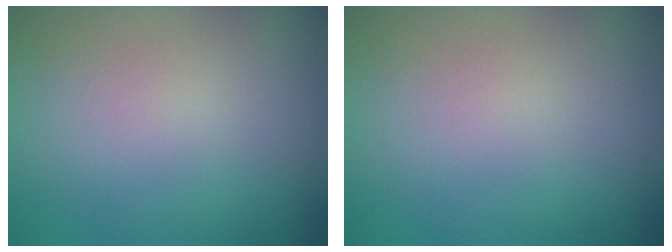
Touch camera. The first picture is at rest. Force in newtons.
{"total": 0.0}